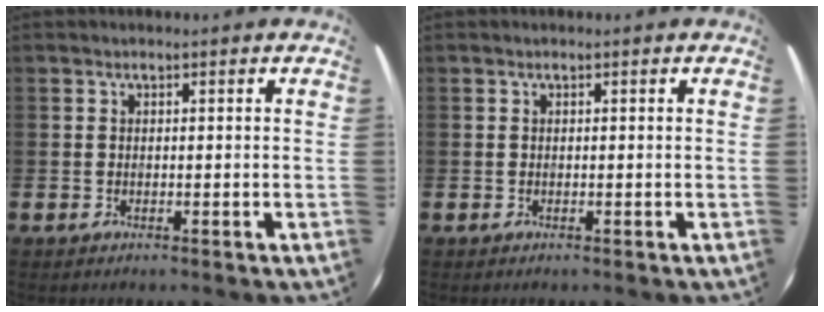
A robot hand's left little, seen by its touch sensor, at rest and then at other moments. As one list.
[{"total": 0.0}]